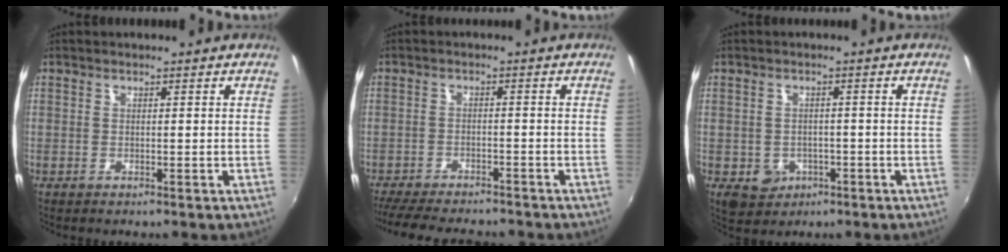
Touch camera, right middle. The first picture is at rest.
{"total": 12.4, "force": [-11.0, 2.6, 5.0], "torque": [-0.119, -0.021, -0.171]}
{"total": 5.7, "force": [-2.1, 4.9, 2.1], "torque": [-0.052, -0.003, -0.019]}